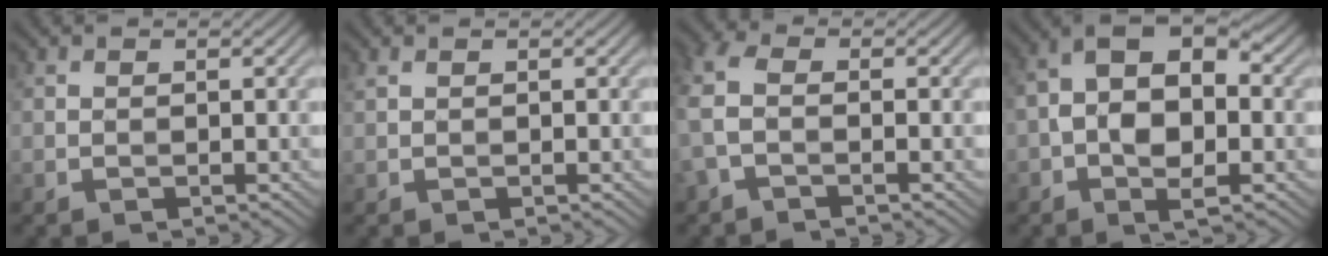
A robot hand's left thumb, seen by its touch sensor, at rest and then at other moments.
{"total": 0.5, "force": [0.4, 0.1, 0.3], "torque": [-0.011, 0.003, 0.009]}
{"total": 4.4, "force": [-0.8, 2.3, 3.6], "torque": [-0.106, 0.010, -0.029]}
{"total": 9.8, "force": [-1.1, 5.2, 8.3], "torque": [-0.147, 0.014, -0.026]}